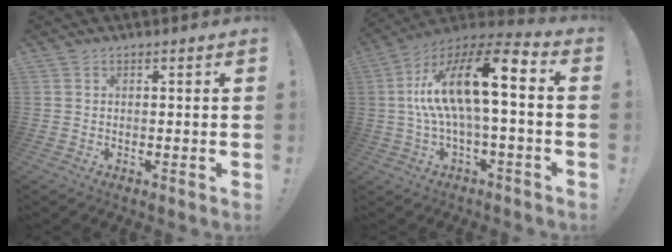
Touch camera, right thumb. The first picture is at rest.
{"total": 19.1, "force": [2.2, 5.8, 18.0], "torque": [-0.328, -0.010, 0.028]}